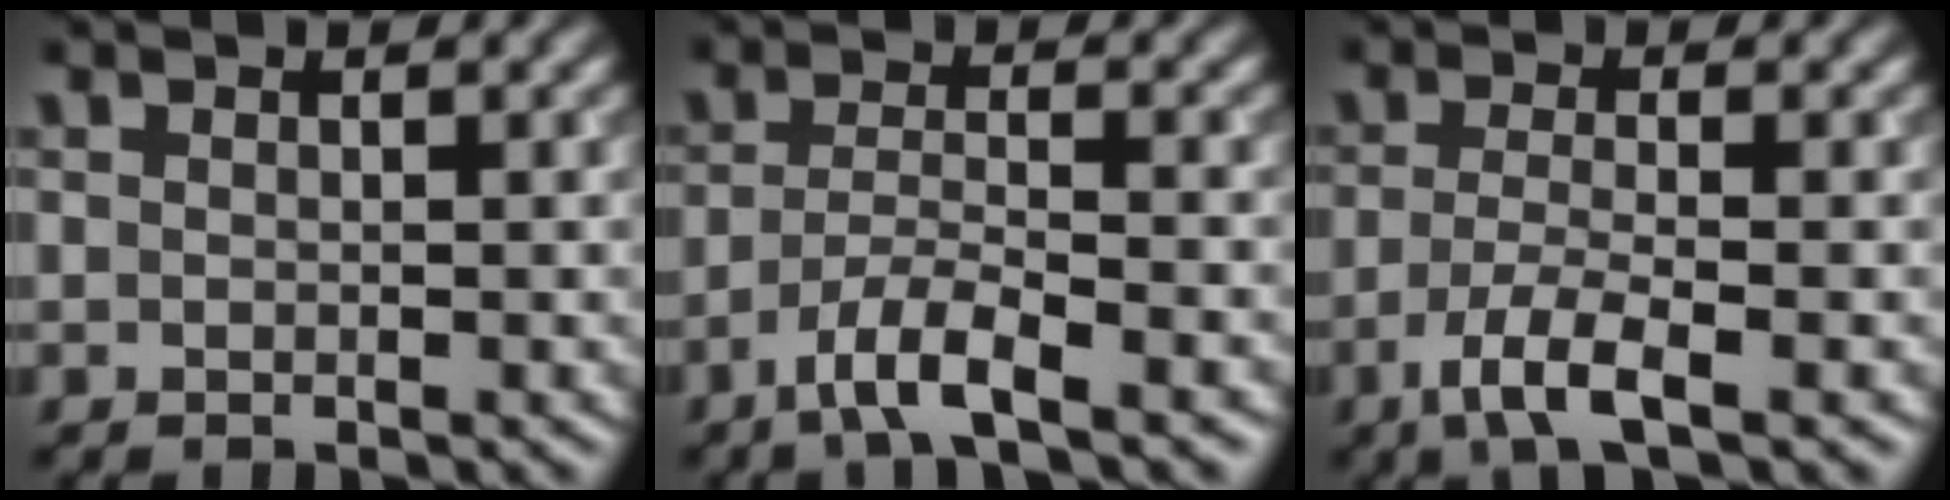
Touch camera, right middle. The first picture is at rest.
{"total": 4.5, "force": [-3.0, 0.8, 3.3], "torque": [-0.059, -0.001, -0.061]}
{"total": 4.0, "force": [-2.0, 0.9, 3.4], "torque": [-0.067, -0.008, -0.042]}